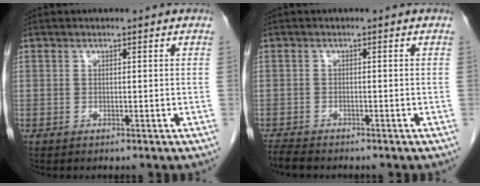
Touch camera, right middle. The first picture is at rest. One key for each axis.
{"total": 3.1, "fx": -2.8, "fy": 0.5, "fz": 1.0, "tx": -0.022, "ty": -0.011, "tz": -0.049}